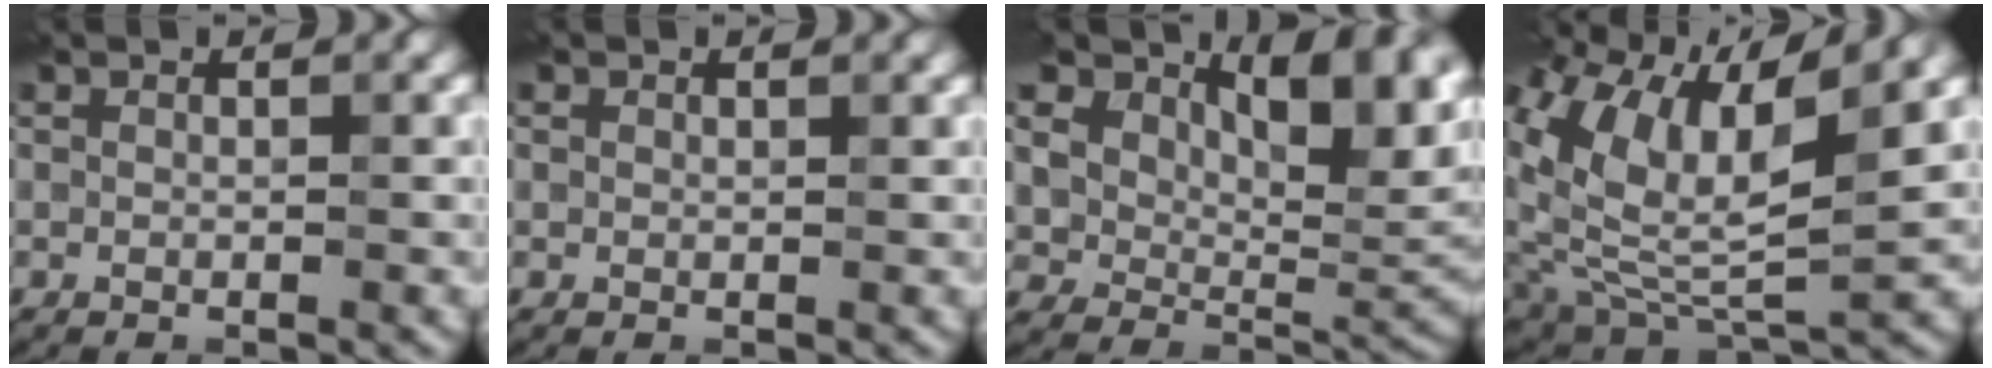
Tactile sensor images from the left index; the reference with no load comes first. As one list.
[{"total": 0.6, "force": [0.3, 0.5, 0.1], "torque": [-0.001, -0.002, 0.003]}, {"total": 12.7, "force": [6.5, 7.1, 8.3], "torque": [-0.136, 0.013, 0.112]}, {"total": 11.0, "force": [4.5, 4.1, 9.1], "torque": [-0.203, 0.012, 0.087]}]